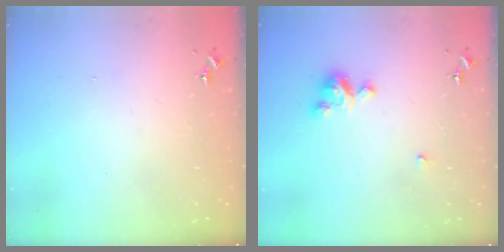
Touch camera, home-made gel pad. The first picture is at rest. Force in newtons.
{"total": 7.0, "press": 7.0, "slide": 0.3}